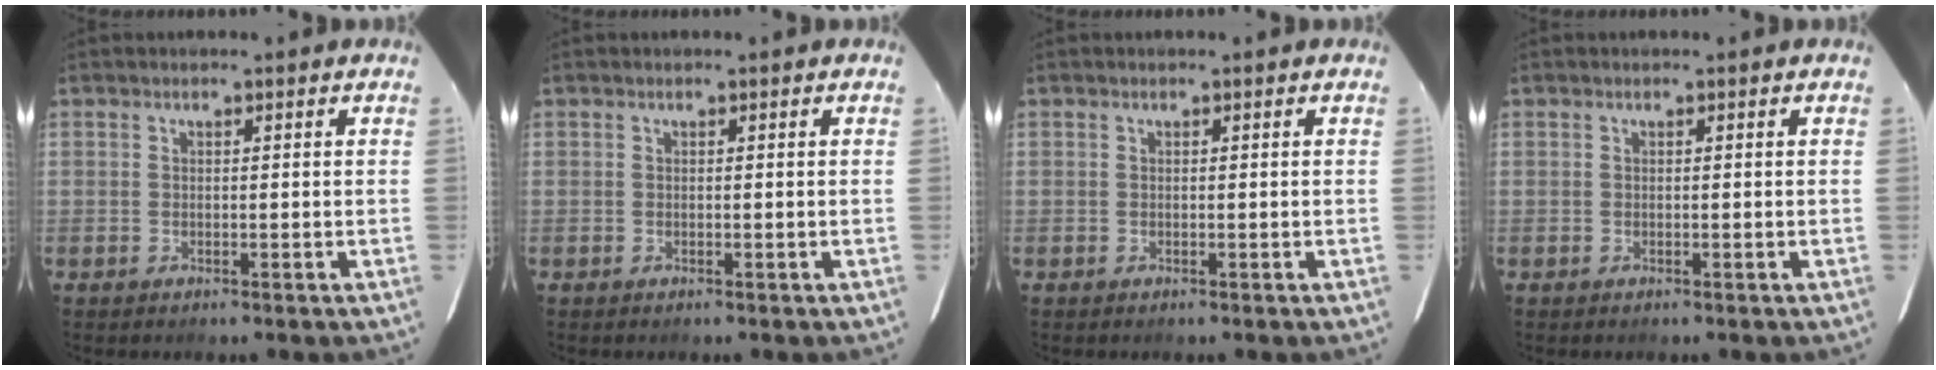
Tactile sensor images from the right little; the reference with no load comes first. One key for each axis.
{"total": 0.0}
{"total": 0.0}
{"total": 0.0}